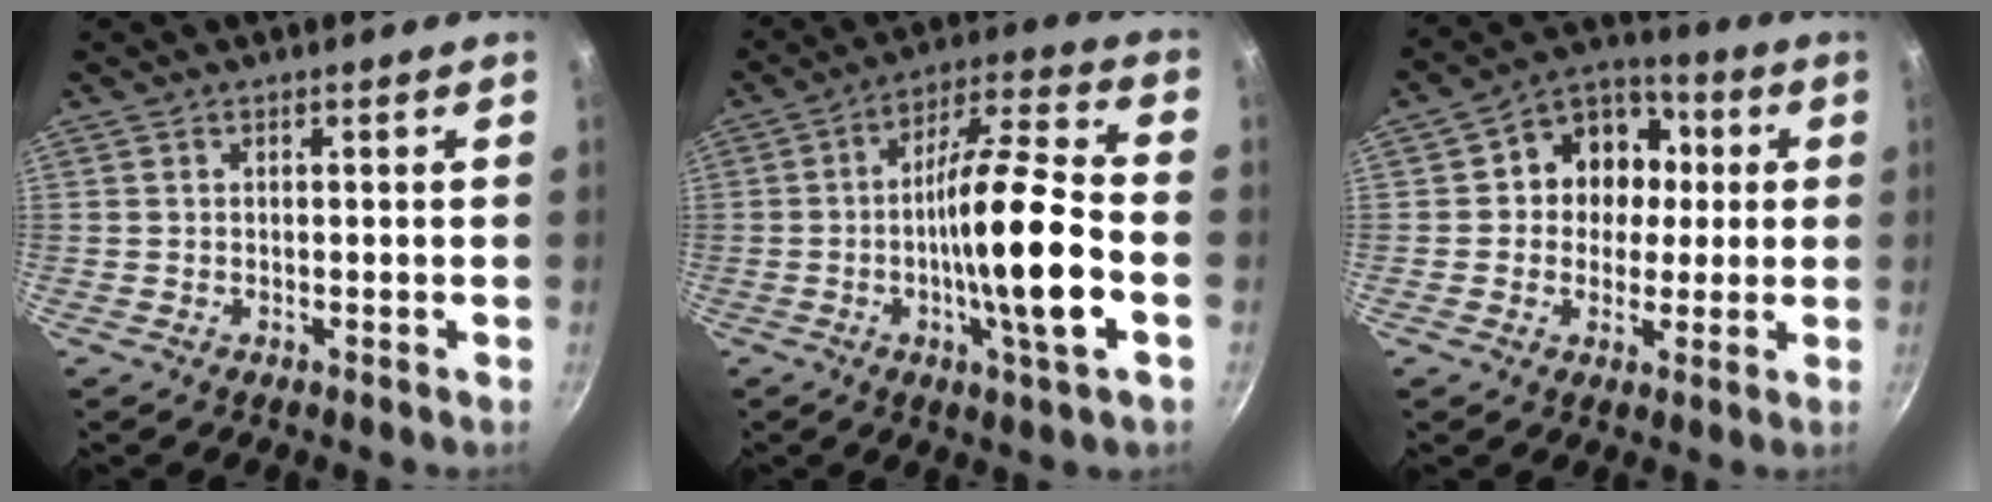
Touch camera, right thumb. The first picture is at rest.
{"total": 18.3, "force": [-3.7, 2.7, 17.8], "torque": [-0.292, 0.030, -0.069]}
{"total": 11.7, "force": [1.3, 10.1, 5.7], "torque": [-0.041, 0.019, 0.000]}